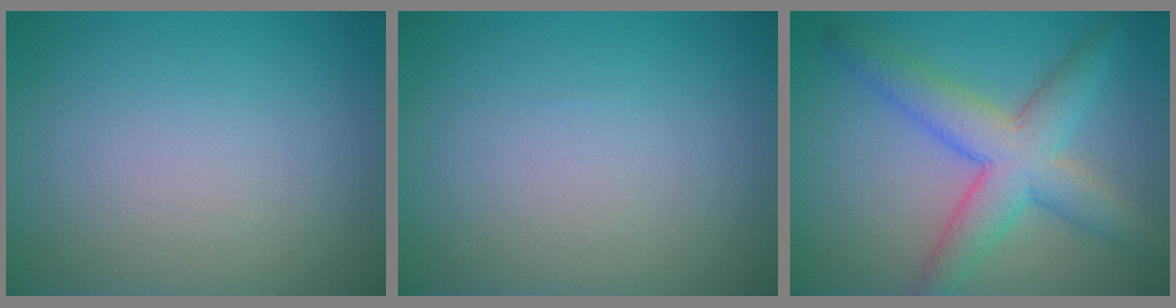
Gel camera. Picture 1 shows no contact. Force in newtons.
{"total": 0.0}
{"total": 6.4, "press": 6.4, "slide": 0.2}